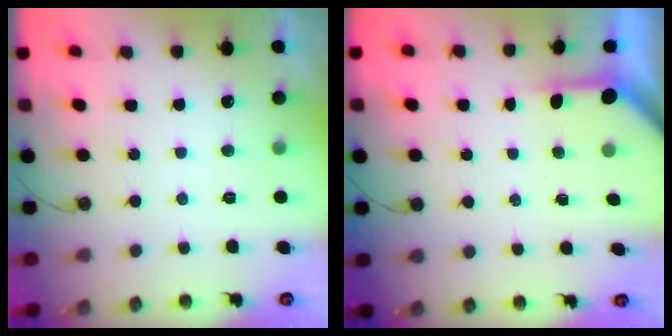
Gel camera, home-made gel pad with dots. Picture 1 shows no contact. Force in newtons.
{"total": 3.3, "press": 3.3, "slide": 0.4}